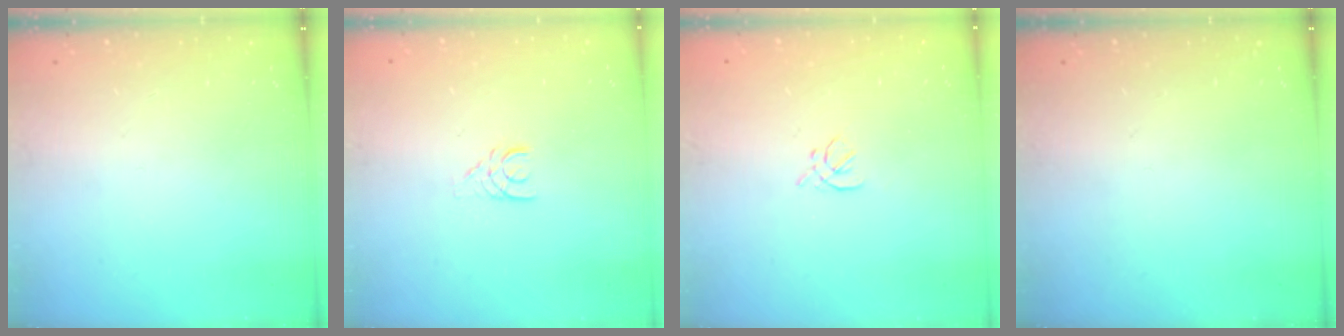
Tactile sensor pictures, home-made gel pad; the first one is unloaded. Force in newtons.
{"total": 3.3, "press": 3.3, "slide": 0.3}
{"total": 2.1, "press": 2.0, "slide": 0.7}
{"total": 0.0}